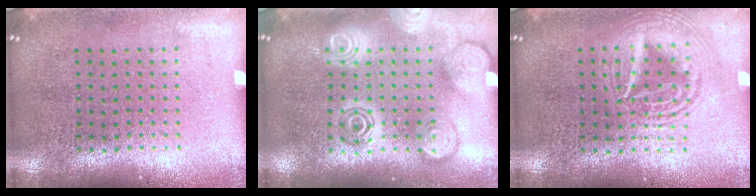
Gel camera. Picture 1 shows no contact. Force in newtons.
{"total": 2.9, "press": 2.8, "slide": 0.4}
{"total": 2.8, "press": 2.8, "slide": 0.4}